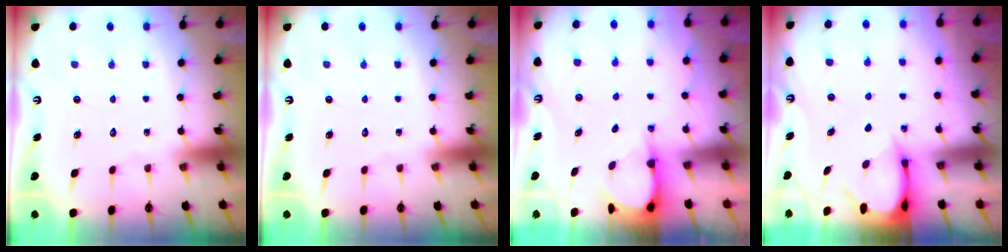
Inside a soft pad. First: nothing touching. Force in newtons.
{"total": 0.0}
{"total": 4.0, "press": 4.0, "slide": 0.3}
{"total": 3.4, "press": 3.4, "slide": 0.3}